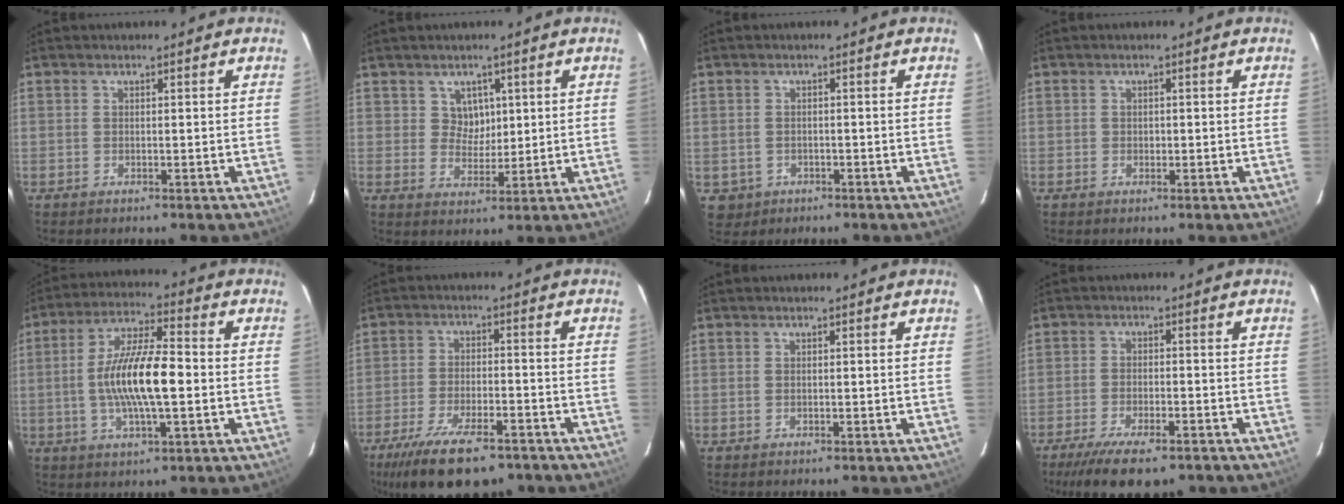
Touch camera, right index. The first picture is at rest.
{"total": 4.0, "force": [1.7, 3.6, 0.8], "torque": [-0.009, 0.004, 0.033]}
{"total": 3.7, "force": [-1.0, 3.5, 0.7], "torque": [-0.024, 0.002, -0.005]}
{"total": 0.9, "force": [-0.2, 0.9, 0.1], "torque": [0.000, -0.001, -0.002]}
{"total": 13.1, "force": [-1.4, 3.4, 12.5], "torque": [-0.240, 0.004, -0.027]}
{"total": 16.7, "force": [-12.0, 5.9, 10.0], "torque": [-0.210, -0.035, -0.191]}
{"total": 0.0}
{"total": 13.1, "force": [-9.8, 4.1, 7.6], "torque": [-0.168, -0.036, -0.156]}